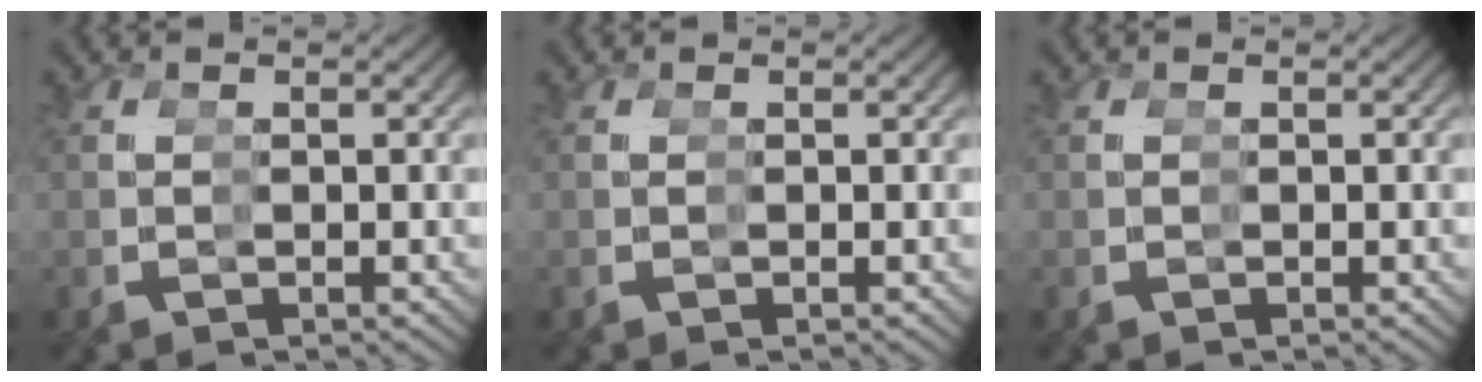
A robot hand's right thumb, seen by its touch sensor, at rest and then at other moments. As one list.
[{"total": 0.0}, {"total": 0.0}]